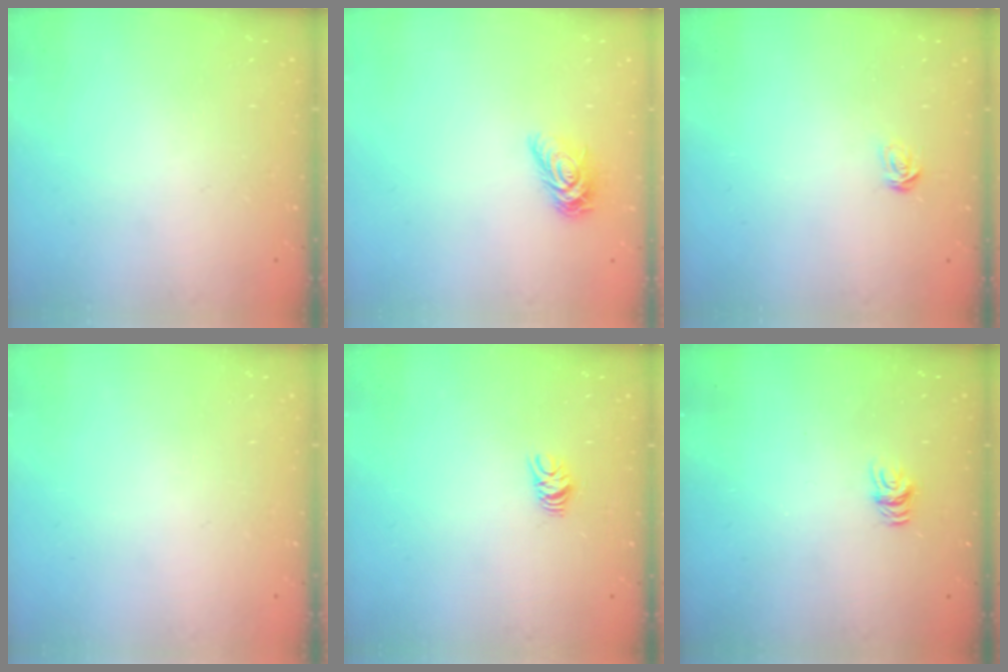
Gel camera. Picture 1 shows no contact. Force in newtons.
{"total": 7.1, "press": 7.1, "slide": 0.2}
{"total": 2.3, "press": 2.3, "slide": 0.1}
{"total": 0.0}
{"total": 4.8, "press": 4.8, "slide": 0.4}
{"total": 6.2, "press": 6.2, "slide": 0.3}